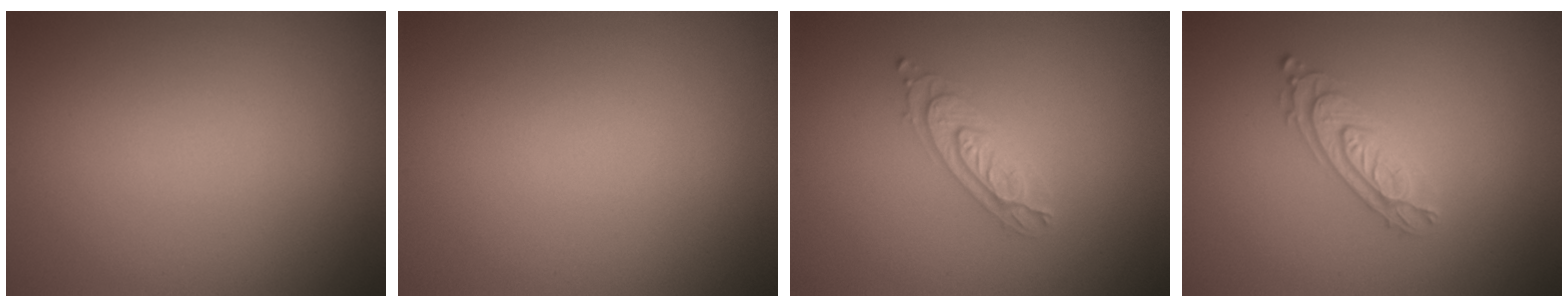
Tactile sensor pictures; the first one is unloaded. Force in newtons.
{"total": 0.0}
{"total": 2.2, "press": 2.1, "slide": 0.5}
{"total": 2.6, "press": 2.3, "slide": 1.3}